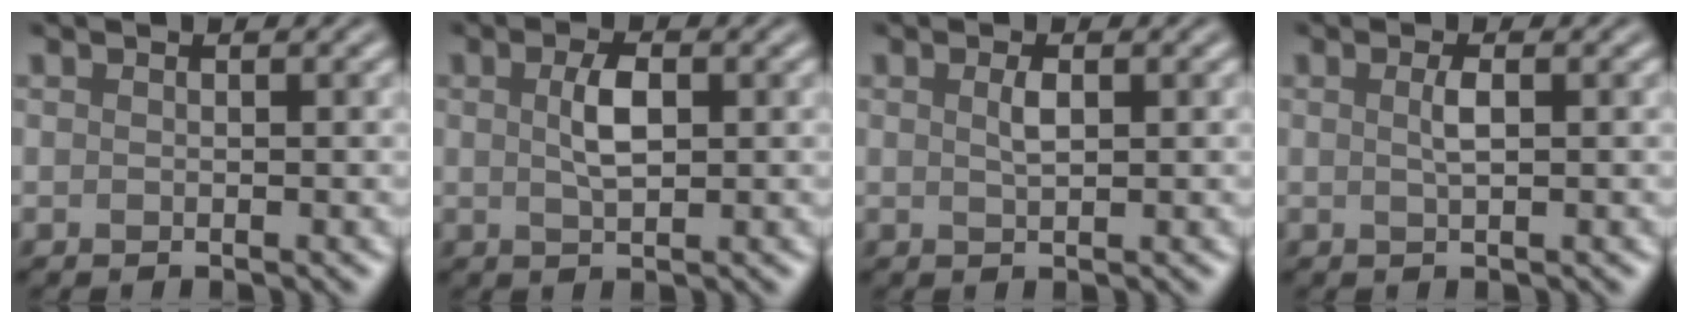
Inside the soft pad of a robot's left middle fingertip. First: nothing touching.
{"total": 2.7, "force": [0.6, 1.1, 2.4], "torque": [-0.051, 0.002, 0.011]}
{"total": 1.3, "force": [0.4, 0.4, 1.2], "torque": [-0.024, 0.001, 0.009]}
{"total": 1.4, "force": [0.3, 0.3, 1.3], "torque": [-0.026, 0.003, 0.004]}